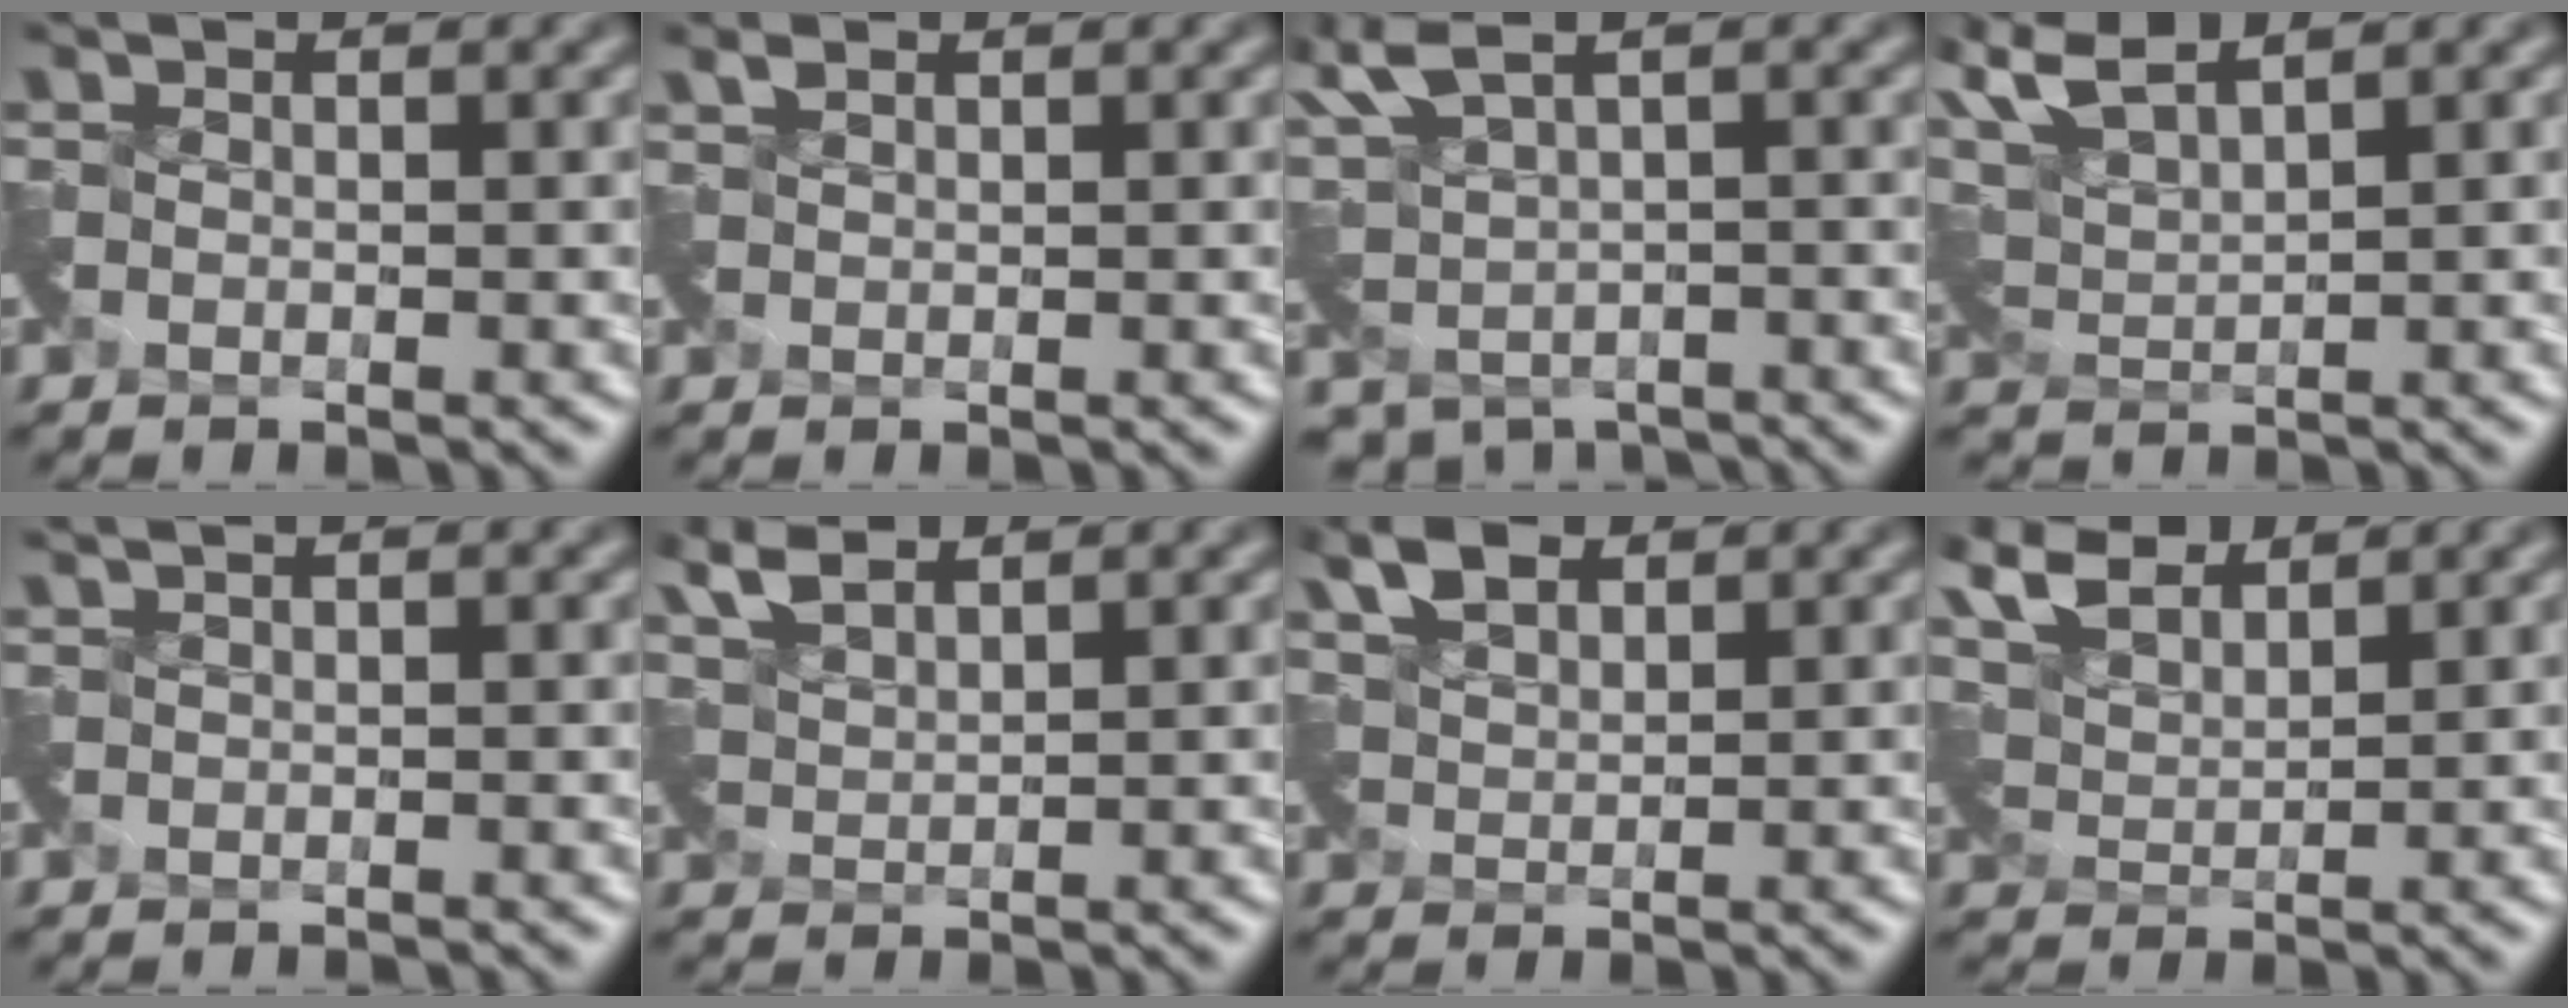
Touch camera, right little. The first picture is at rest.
{"total": 0.7, "force": [0.7, -0.1, -0.3], "torque": [0.002, 0.004, 0.018]}
{"total": 5.4, "force": [1.1, 3.4, 4.0], "torque": [-0.106, -0.030, 0.035]}
{"total": 5.1, "force": [4.5, 0.7, 2.1], "torque": [-0.060, 0.015, 0.094]}
{"total": 1.0, "force": [-0.4, 0.3, 0.9], "torque": [-0.016, -0.009, -0.009]}
{"total": 2.9, "force": [2.8, 0.3, 0.7], "torque": [-0.029, 0.010, 0.066]}
{"total": 3.4, "force": [2.7, 1.6, 1.4], "torque": [-0.039, 0.007, 0.056]}
{"total": 5.0, "force": [4.4, 1.5, 1.8], "torque": [-0.054, 0.009, 0.086]}